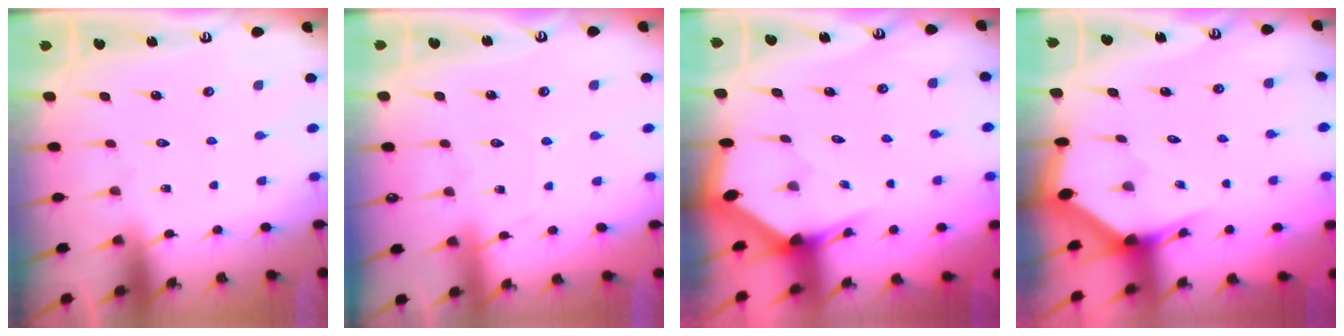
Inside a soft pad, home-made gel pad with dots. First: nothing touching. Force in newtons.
{"total": 4.0, "press": 4.0, "slide": 0.5}
{"total": 2.8, "press": 2.8, "slide": 0.1}
{"total": 2.7, "press": 2.7, "slide": 0.1}